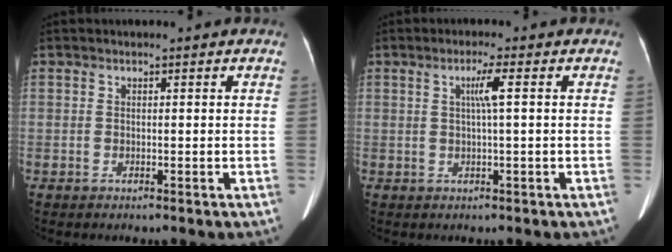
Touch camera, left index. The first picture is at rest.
{"total": 2.9, "force": [0.6, -0.5, 2.8], "torque": [-0.057, 0.002, 0.011]}